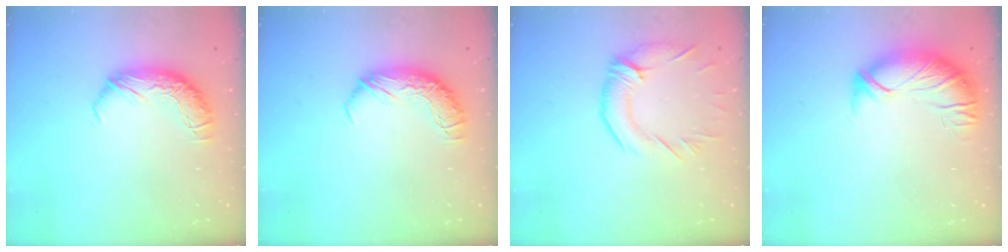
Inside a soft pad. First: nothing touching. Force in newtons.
{"total": 0.0}
{"total": 2.9, "press": 2.5, "slide": 1.5}
{"total": 2.9, "press": 1.4, "slide": 2.5}